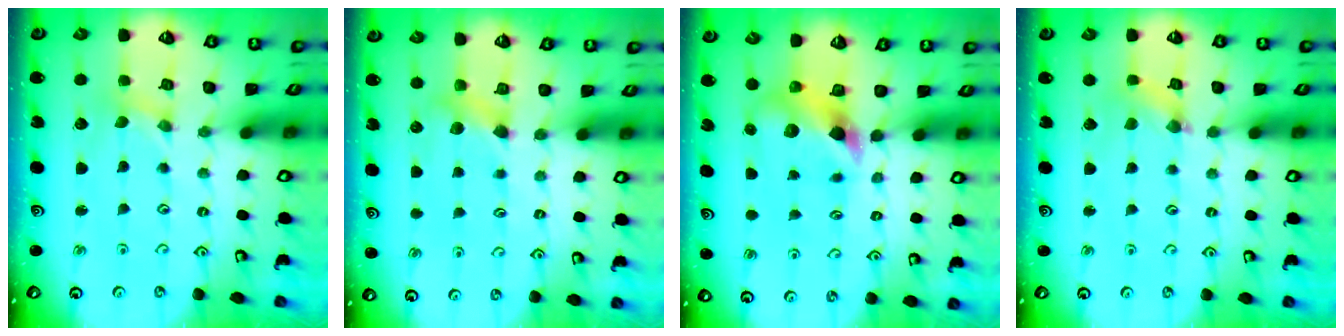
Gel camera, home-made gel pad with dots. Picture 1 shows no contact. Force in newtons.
{"total": 4.9, "press": 4.8, "slide": 0.5}
{"total": 6.9, "press": 6.9, "slide": 0.9}
{"total": 1.5, "press": 1.5, "slide": 0.3}